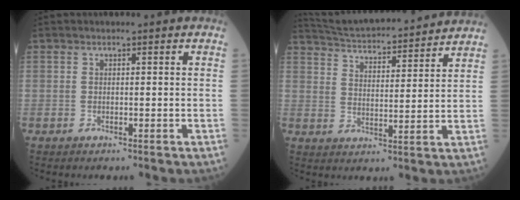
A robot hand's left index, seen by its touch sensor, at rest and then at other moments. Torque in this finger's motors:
{"motor_torque": [0.58, -0.91, -0.08, -0.01]}